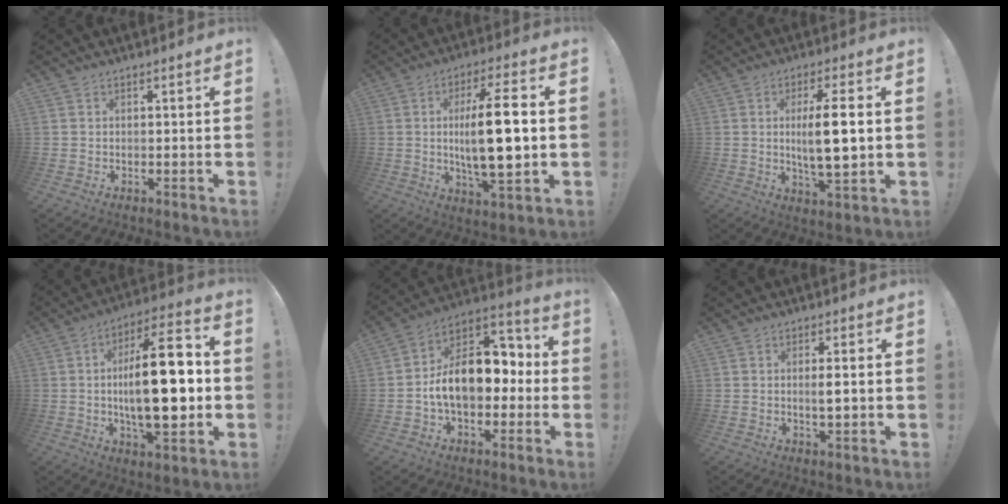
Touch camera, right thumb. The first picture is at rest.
{"total": 16.2, "force": [0.7, 4.2, 15.6], "torque": [-0.267, -0.010, -0.004]}
{"total": 10.6, "force": [1.1, 2.2, 10.3], "torque": [-0.189, -0.008, 0.009]}
{"total": 22.4, "force": [-0.7, 8.5, 20.7], "torque": [-0.324, -0.005, -0.017]}
{"total": 17.6, "force": [-1.0, 11.8, 12.9], "torque": [-0.194, 0.012, -0.009]}
{"total": 2.6, "force": [0.3, 0.4, 2.6], "torque": [-0.031, -0.008, 0.001]}